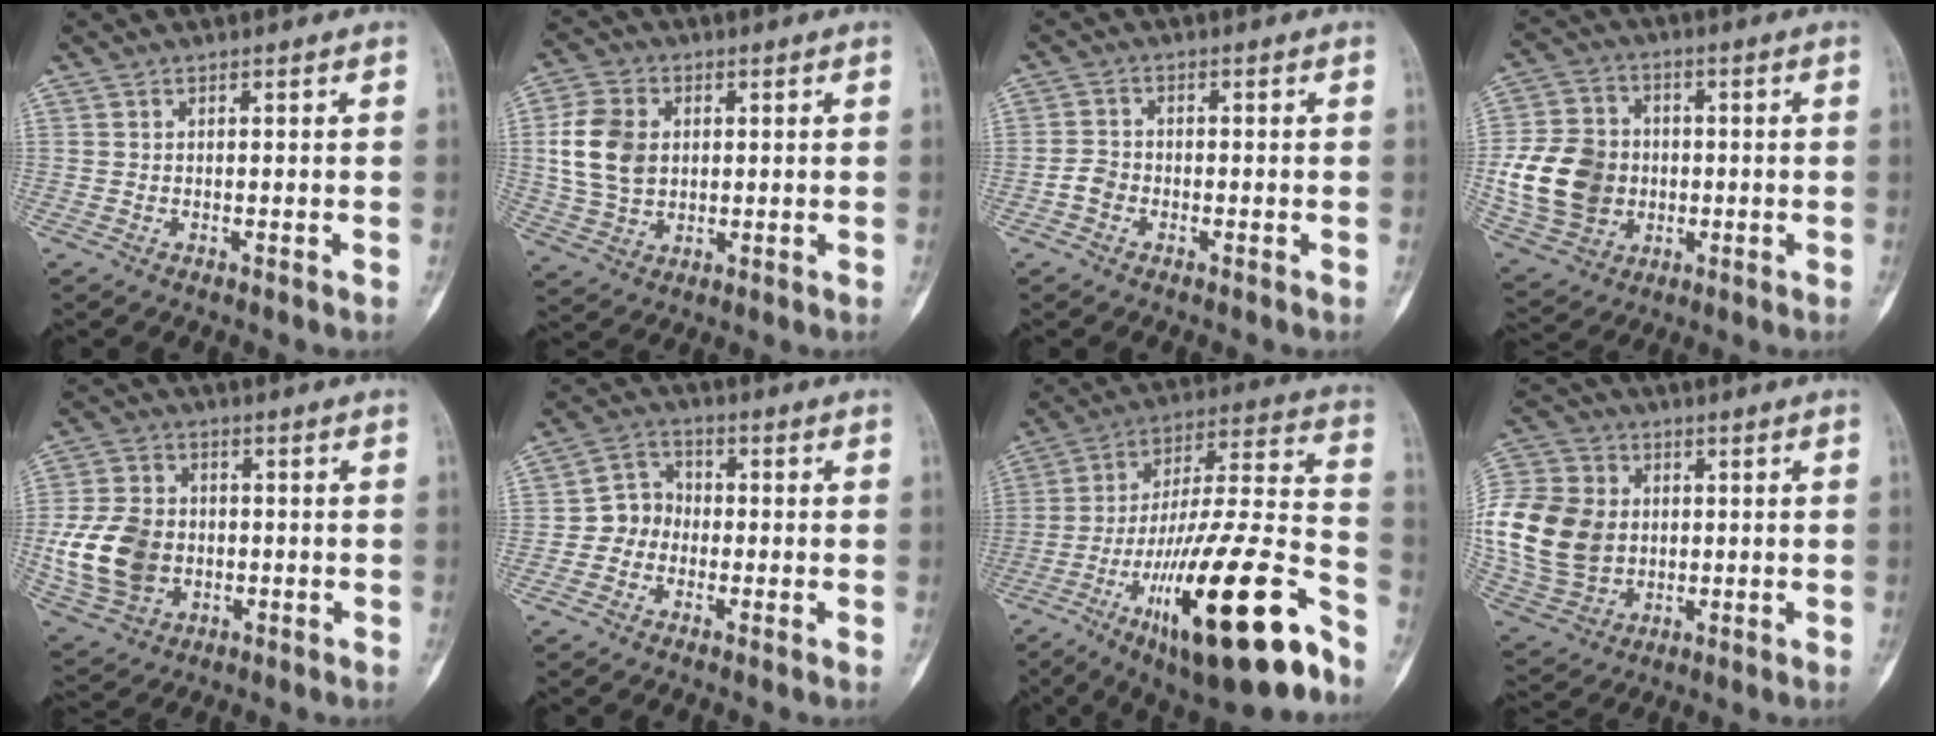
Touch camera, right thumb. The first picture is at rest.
{"total": 10.7, "force": [1.4, 8.0, 6.9], "torque": [-0.118, 0.001, 0.030]}
{"total": 2.7, "force": [-1.2, 2.0, 1.3], "torque": [-0.019, 0.010, -0.028]}
{"total": 15.5, "force": [-1.1, 12.8, 8.7], "torque": [-0.149, 0.012, -0.014]}
{"total": 14.0, "force": [-1.6, 10.9, 8.7], "torque": [-0.156, 0.007, -0.023]}
{"total": 5.8, "force": [-1.3, 5.1, 2.3], "torque": [-0.012, 0.022, -0.039]}
{"total": 30.0, "force": [-15.6, 7.1, 24.6], "torque": [-0.369, 0.071, -0.246]}
{"total": 21.7, "force": [0.4, 17.3, 13.2], "torque": [-0.287, 0.013, 0.019]}